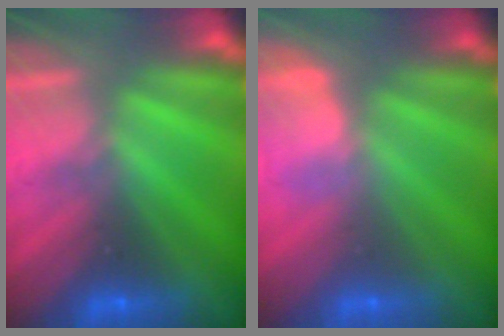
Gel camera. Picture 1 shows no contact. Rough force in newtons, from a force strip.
{"total": 2.9}